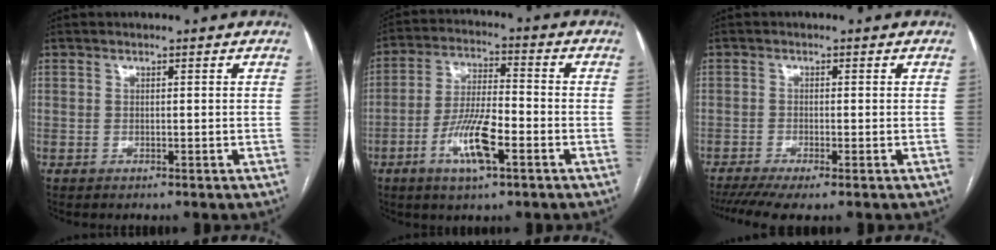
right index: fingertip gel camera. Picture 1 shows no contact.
{"total": 10.0, "force": [-4.3, 2.1, 8.8], "torque": [-0.174, -0.003, -0.076]}
{"total": 5.6, "force": [-4.0, 0.5, 3.9], "torque": [-0.063, -0.010, -0.068]}